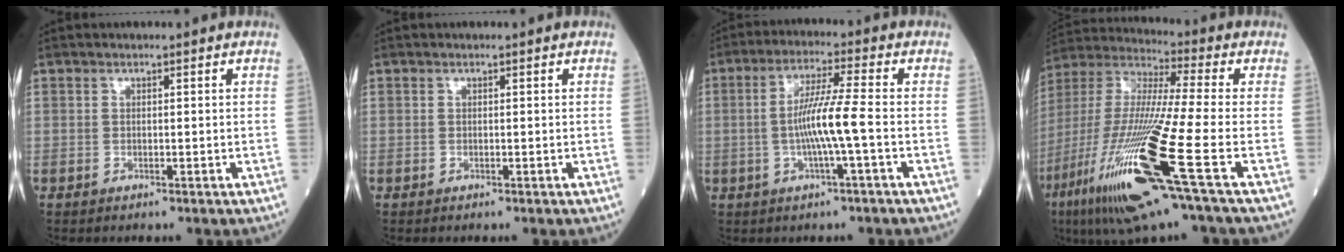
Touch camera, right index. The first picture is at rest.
{"total": 0.0}
{"total": 7.5, "force": [-1.2, -0.7, 7.3], "torque": [-0.144, 0.004, -0.024]}
{"total": 21.9, "force": [-9.2, 0.0, 19.9], "torque": [-0.428, -0.053, -0.180]}